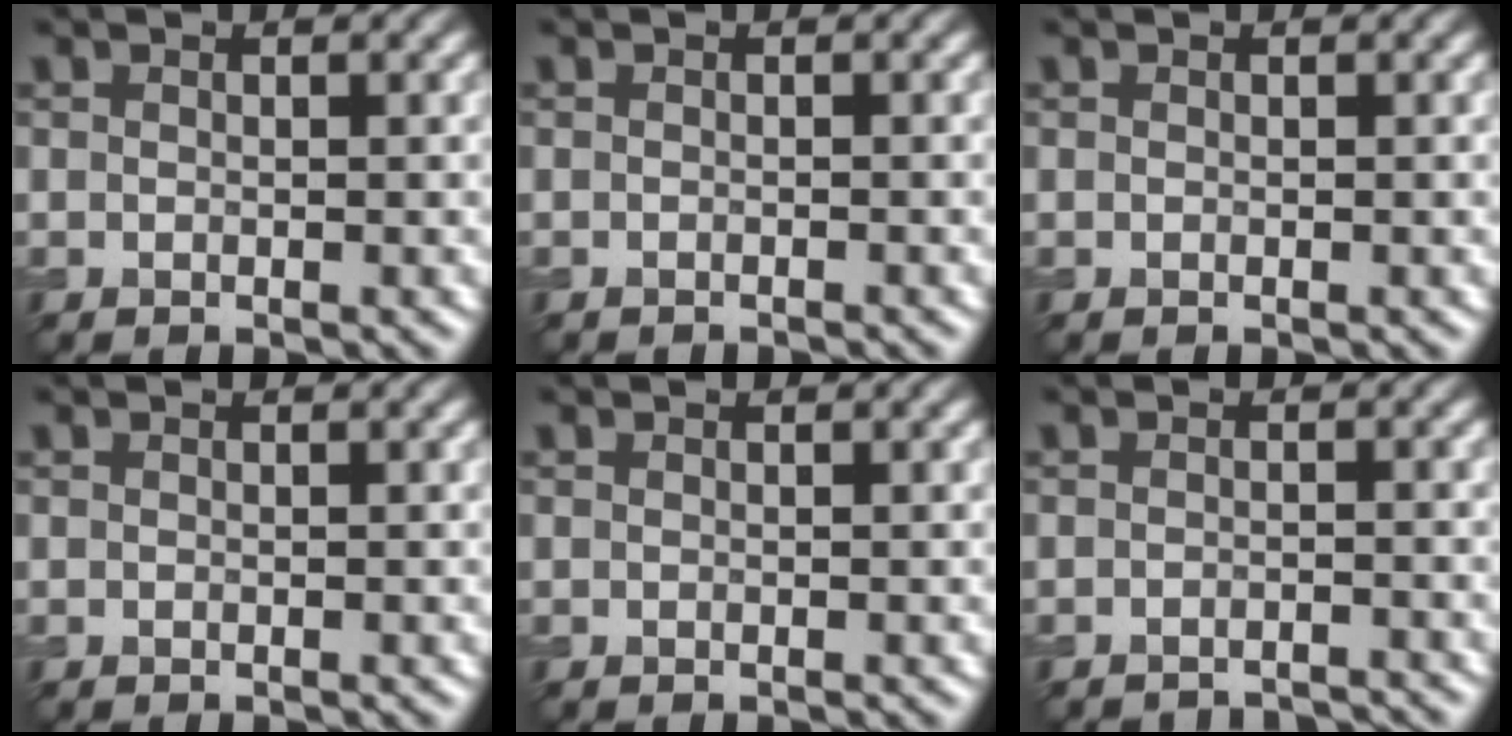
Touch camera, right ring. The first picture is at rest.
{"total": 1.1, "force": [-1.1, 0.1, 0.1], "torque": [0.003, -0.005, -0.018]}
{"total": 0.0}
{"total": 0.0}
{"total": 0.0}
{"total": 3.2, "force": [-3.2, 0.2, 0.4], "torque": [0.000, -0.008, -0.043]}